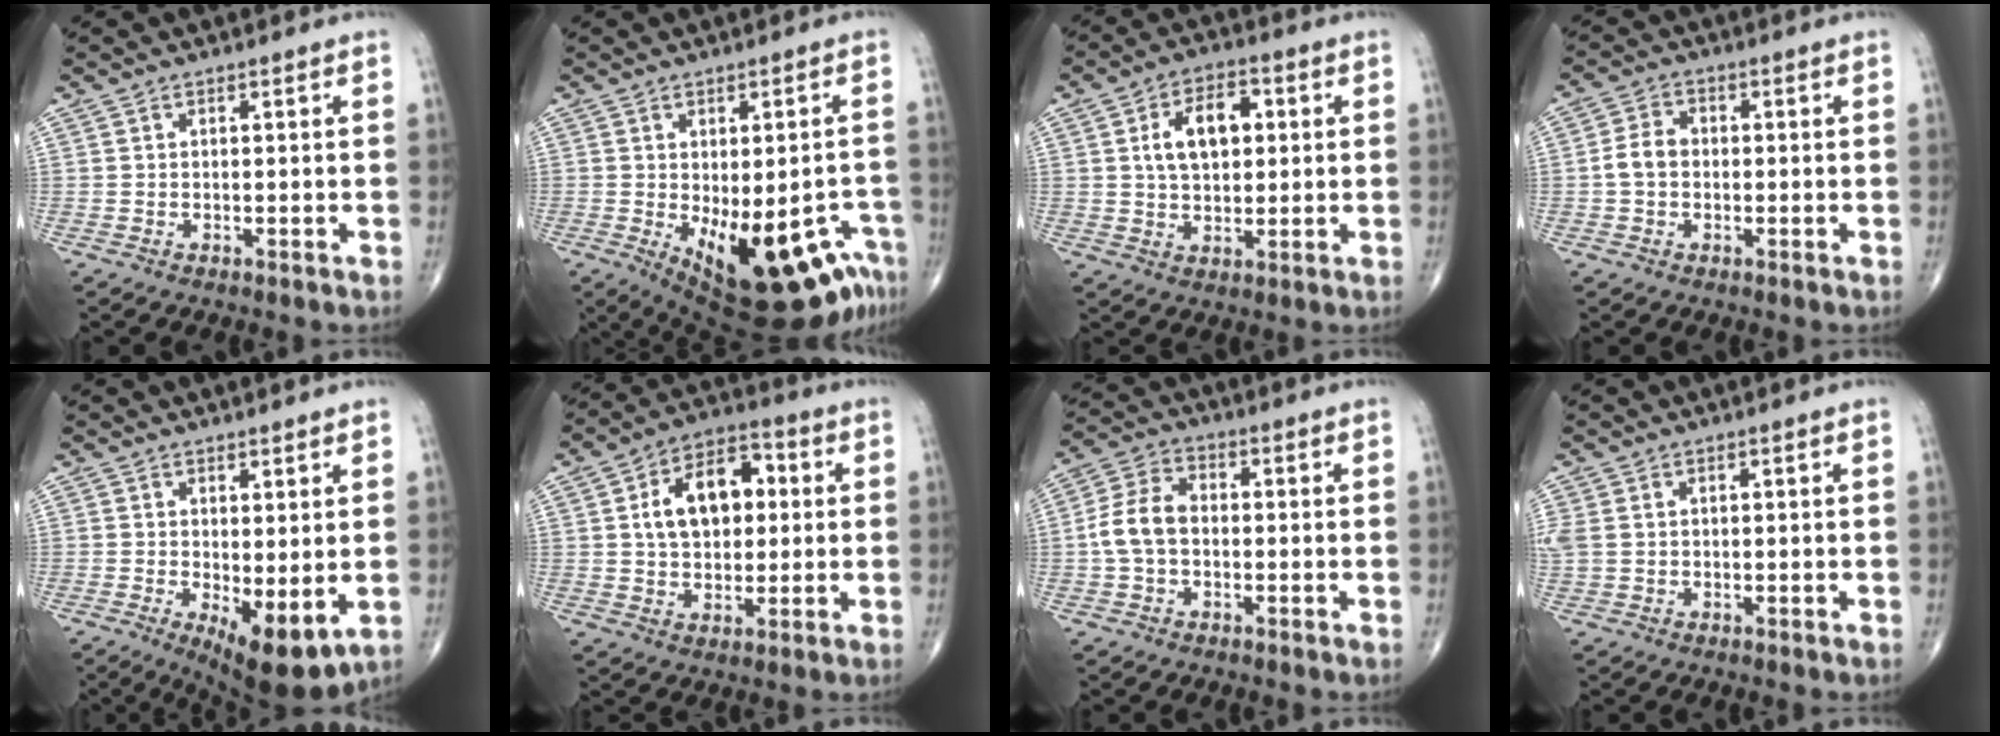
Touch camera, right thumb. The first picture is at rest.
{"total": 19.3, "force": [-8.7, 8.1, 15.2], "torque": [-0.150, 0.008, -0.101]}
{"total": 10.1, "force": [2.0, 6.2, 7.7], "torque": [-0.113, 0.010, 0.033]}
{"total": 4.4, "force": [-0.5, 3.4, 2.8], "torque": [-0.052, 0.016, -0.016]}
{"total": 8.9, "force": [-1.5, 3.3, 8.1], "torque": [-0.115, -0.024, -0.012]}
{"total": 13.6, "force": [2.2, 8.7, 10.2], "torque": [-0.137, 0.018, 0.030]}
{"total": 7.8, "force": [-0.8, 5.3, 5.6], "torque": [-0.113, 0.026, -0.024]}
{"total": 3.0, "force": [0.5, 2.3, 1.9], "torque": [-0.067, 0.012, 0.015]}